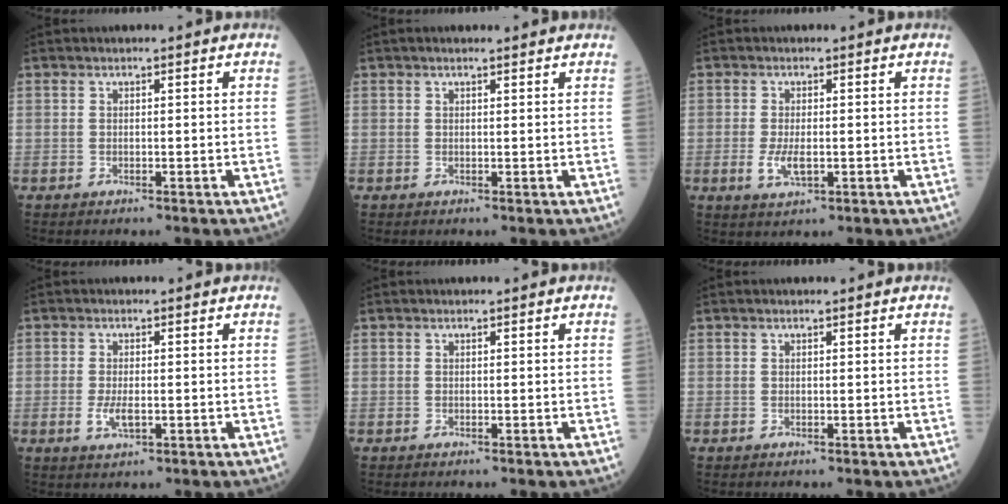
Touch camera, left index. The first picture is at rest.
{"total": 2.5, "force": [2.1, 0.3, 1.2], "torque": [-0.018, 0.018, 0.024]}
{"total": 3.4, "force": [-0.8, 1.3, 3.1], "torque": [-0.069, -0.008, -0.011]}
{"total": 2.9, "force": [-0.7, 1.1, 2.6], "torque": [-0.059, -0.007, -0.011]}
{"total": 0.0}
{"total": 0.5, "force": [0.5, 0.0, 0.2], "torque": [-0.007, 0.002, 0.007]}